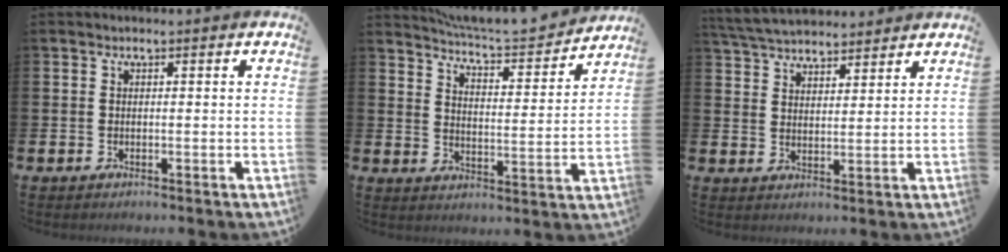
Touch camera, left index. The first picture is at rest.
{"total": 6.5, "force": [6.3, 0.3, 1.2], "torque": [-0.047, -0.049, 0.108]}
{"total": 5.1, "force": [4.9, 1.1, 0.4], "torque": [-0.028, -0.021, 0.090]}